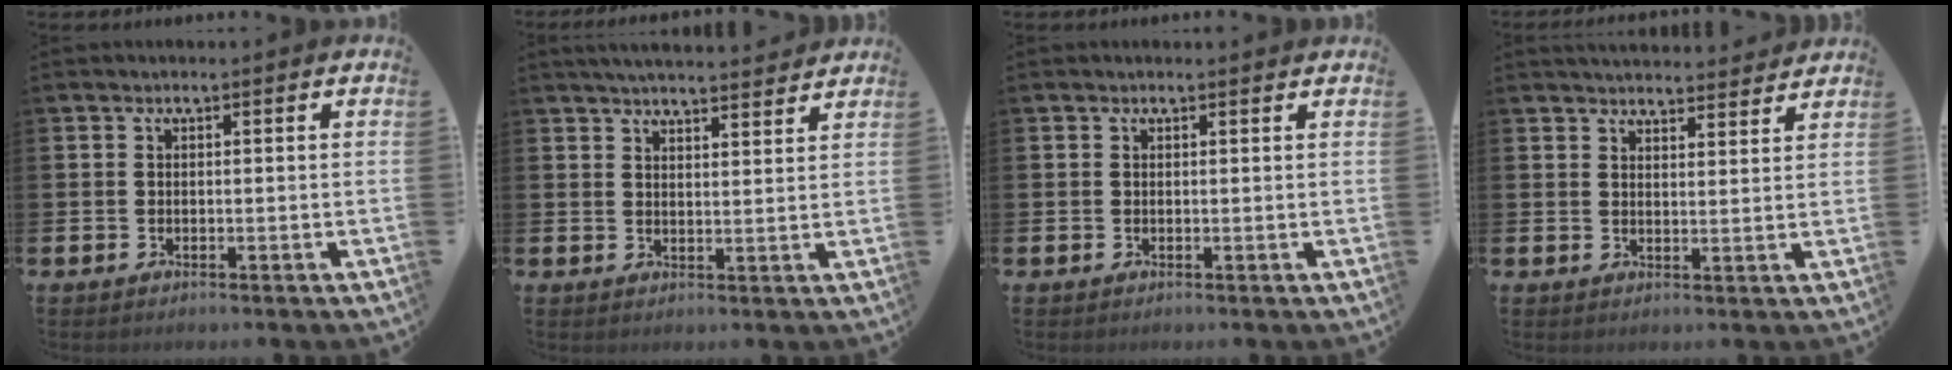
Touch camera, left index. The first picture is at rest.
{"total": 4.1, "force": [4.1, 0.1, 0.2], "torque": [-0.011, -0.026, 0.074]}
{"total": 0.0}
{"total": 3.9, "force": [3.9, 0.5, 0.1], "torque": [-0.007, -0.024, 0.070]}